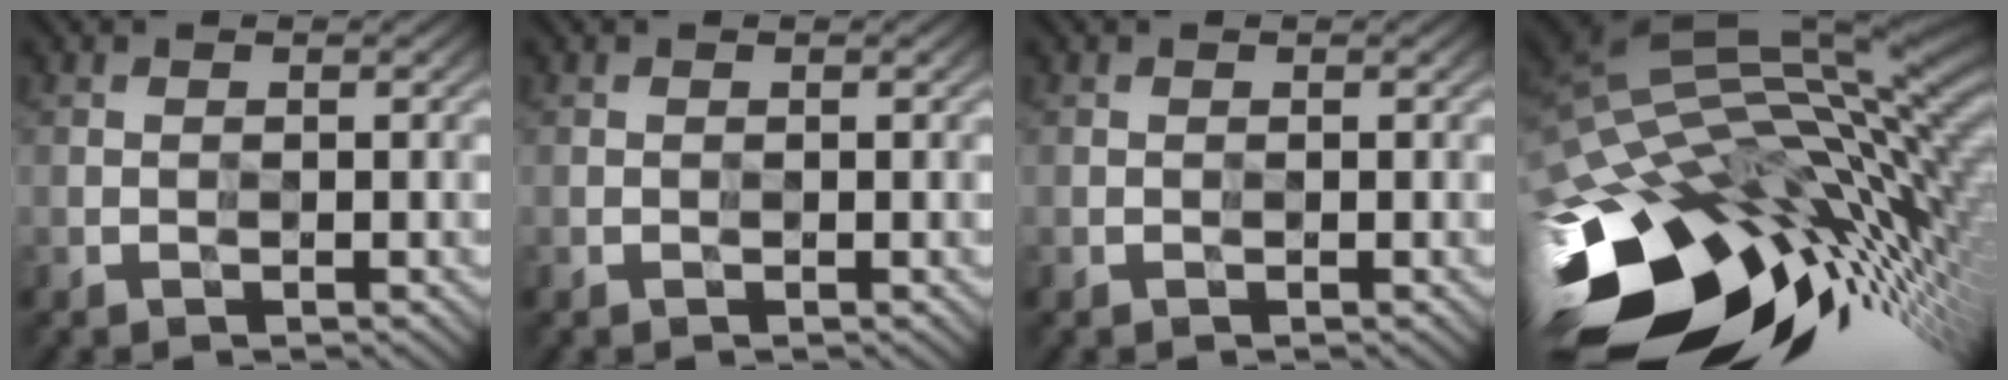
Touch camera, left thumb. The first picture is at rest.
{"total": 0.0}
{"total": 0.0}
{"total": 16.0, "force": [-6.2, 9.1, 11.6], "torque": [-0.223, -0.016, -0.091]}